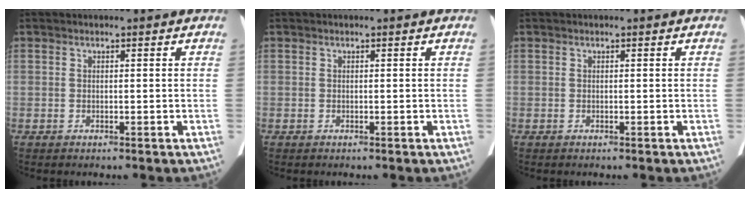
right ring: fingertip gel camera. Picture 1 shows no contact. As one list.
[{"total": 0.0}, {"total": 0.0}]